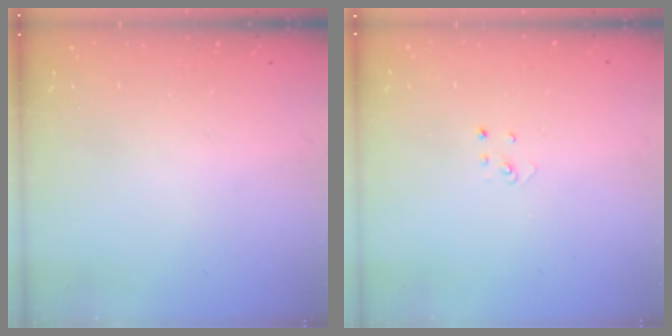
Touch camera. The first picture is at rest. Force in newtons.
{"total": 1.9, "press": 1.9, "slide": 0.2}